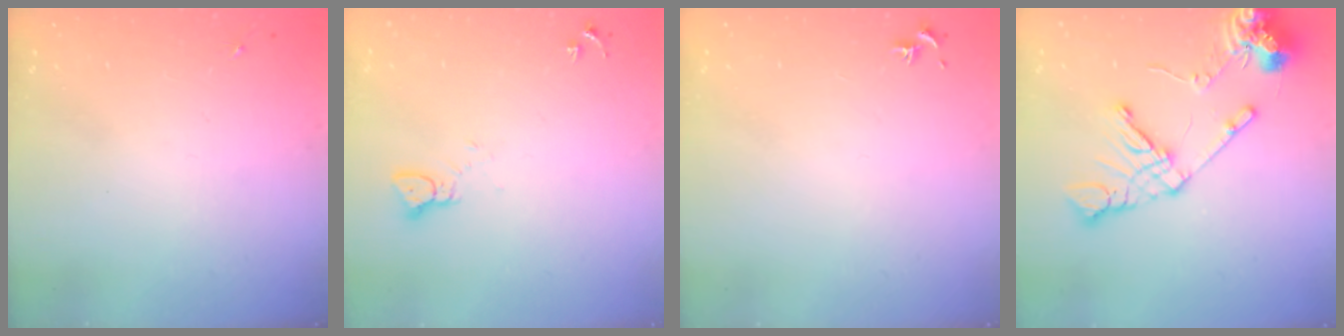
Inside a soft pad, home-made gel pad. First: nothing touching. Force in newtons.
{"total": 2.4, "press": 2.4, "slide": 0.2}
{"total": 0.8, "press": 0.7, "slide": 0.3}
{"total": 15.5, "press": 15.3, "slide": 2.3}